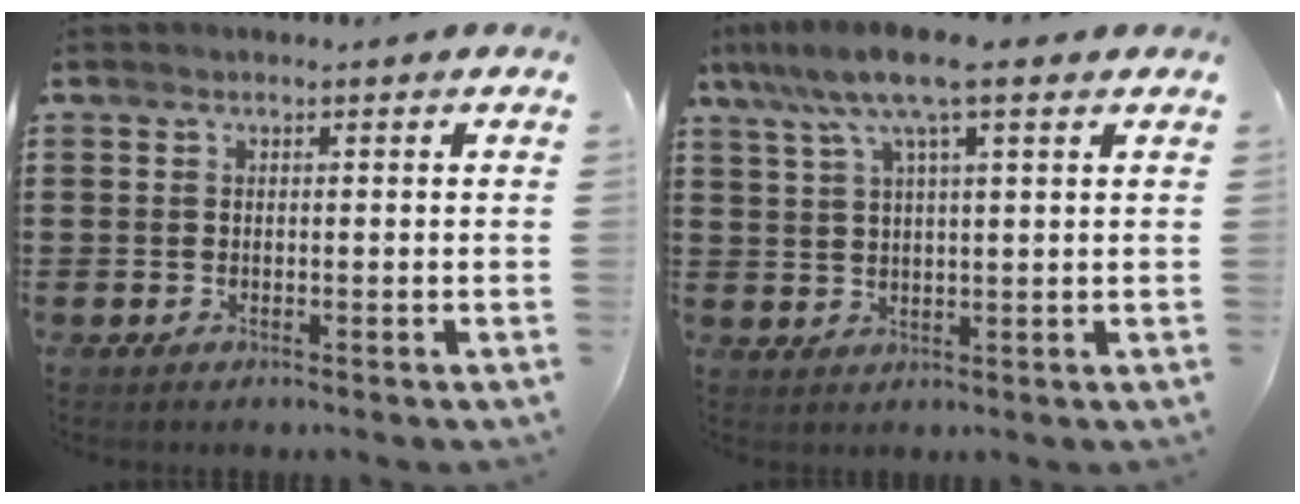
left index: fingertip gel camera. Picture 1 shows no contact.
{"total": 8.8, "force": [5.5, 1.3, 6.8], "torque": [-0.144, -0.003, 0.096]}